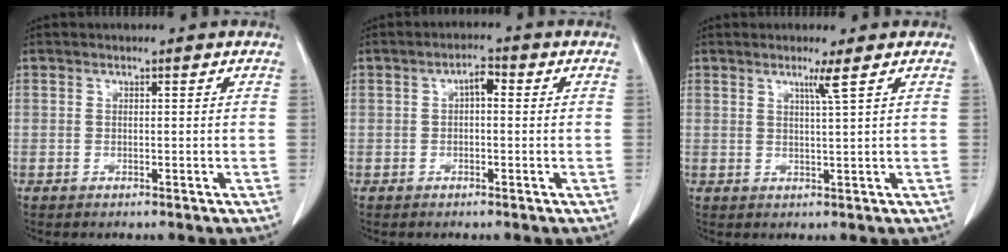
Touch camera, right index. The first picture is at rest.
{"total": 2.6, "force": [0.4, 1.1, 2.3], "torque": [-0.036, 0.010, 0.004]}
{"total": 2.4, "force": [1.3, -0.9, 1.7], "torque": [-0.037, -0.009, 0.028]}